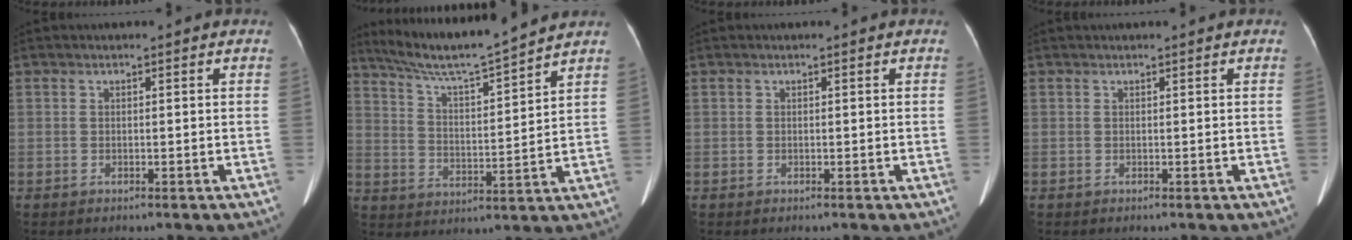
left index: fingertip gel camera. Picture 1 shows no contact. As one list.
[{"total": 12.3, "force": [11.3, -1.2, 4.8], "torque": [-0.092, 0.005, 0.194]}, {"total": 0.0}, {"total": 1.0, "force": [0.9, -0.1, 0.4], "torque": [-0.005, 0.020, 0.018]}]